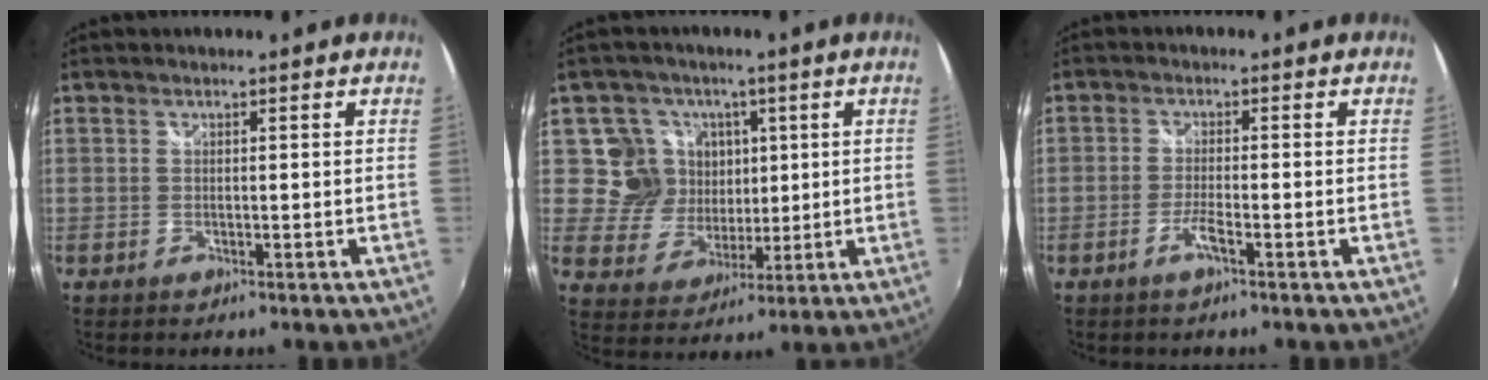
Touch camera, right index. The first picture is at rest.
{"total": 9.5, "force": [2.9, 8.9, 1.6], "torque": [-0.050, 0.008, 0.052]}
{"total": 2.7, "force": [-1.5, 0.0, 2.2], "torque": [-0.052, -0.002, -0.034]}